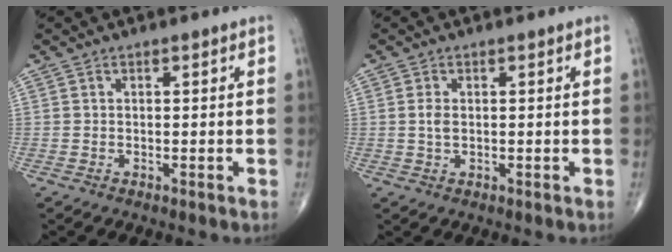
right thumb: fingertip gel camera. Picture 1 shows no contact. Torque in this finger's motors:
{"motor_torque": [-0.12, 0.17, 0.22, -0.08, -0.04]}